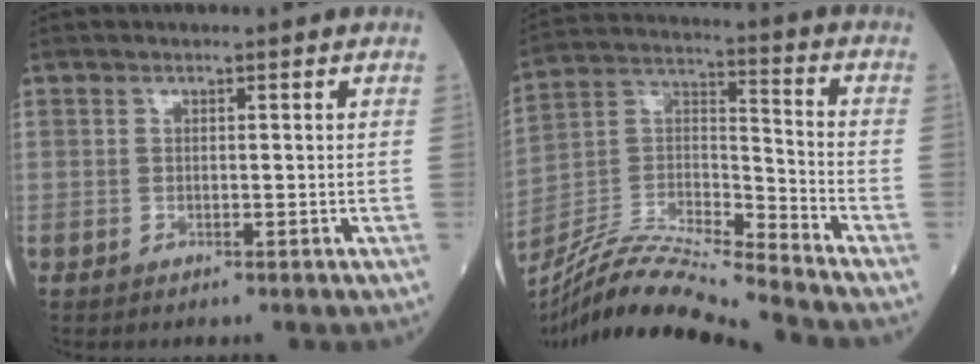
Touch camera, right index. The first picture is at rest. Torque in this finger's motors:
{"motor_torque": [0.07, -0.56, 0.07, 0.03]}